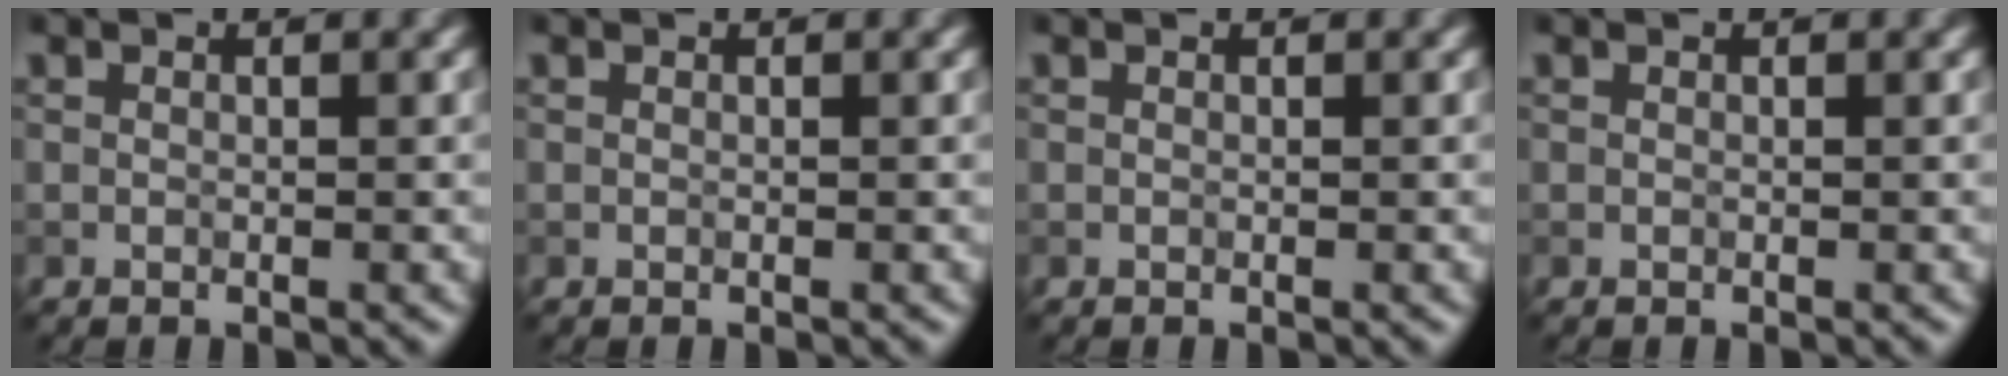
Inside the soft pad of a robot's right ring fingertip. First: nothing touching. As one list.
[{"total": 0.0}, {"total": 0.0}, {"total": 0.0}]